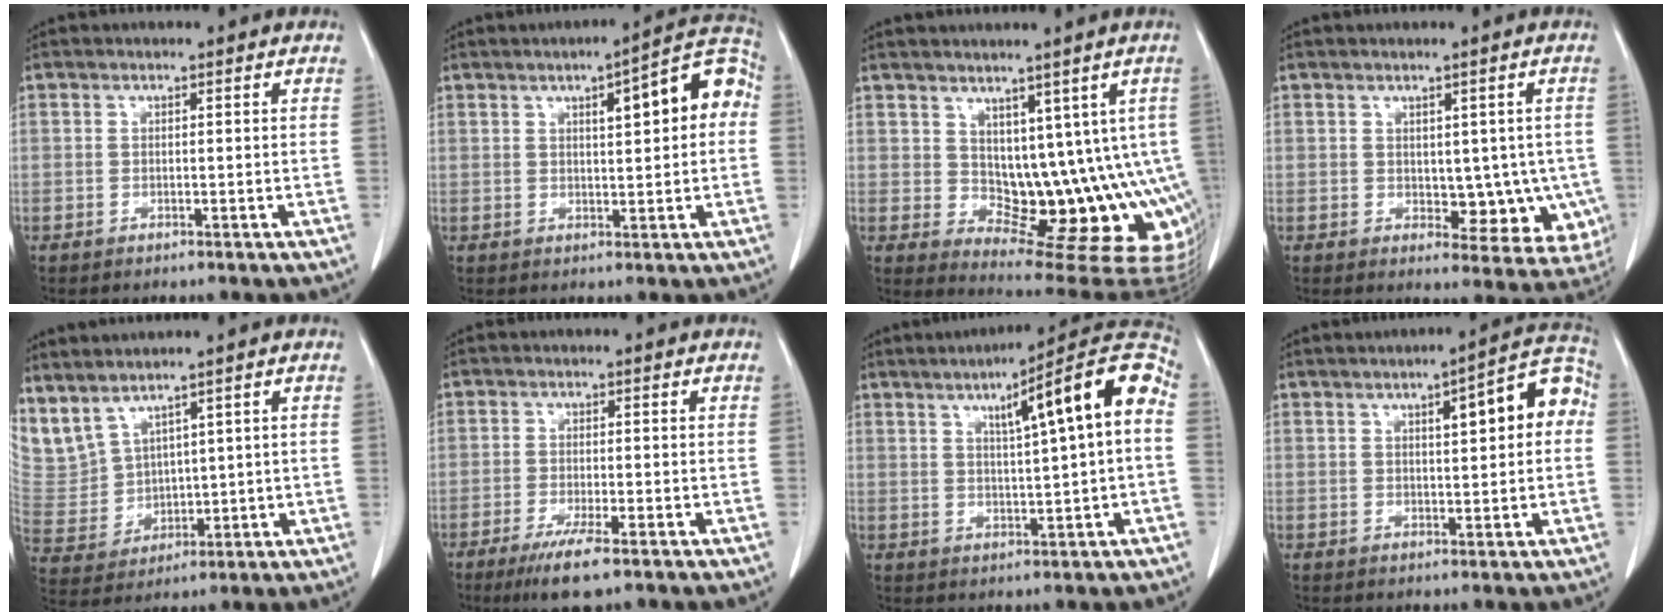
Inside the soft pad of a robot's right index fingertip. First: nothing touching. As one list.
[{"total": 9.4, "force": [2.2, 2.4, 8.8], "torque": [-0.112, 0.033, 0.026]}, {"total": 12.2, "force": [2.0, 7.1, 9.7], "torque": [-0.105, 0.003, 0.048]}, {"total": 7.7, "force": [-0.7, 4.7, 6.0], "torque": [-0.048, 0.001, 0.006]}, {"total": 9.0, "force": [7.0, 4.3, 3.6], "torque": [-0.096, 0.005, 0.175]}, {"total": 5.8, "force": [-3.7, 0.5, 4.5], "torque": [-0.084, -0.016, -0.061]}, {"total": 13.5, "force": [3.3, 0.9, 13.1], "torque": [-0.184, 0.032, 0.044]}, {"total": 8.7, "force": [2.0, 2.3, 8.2], "torque": [-0.102, 0.031, 0.024]}]